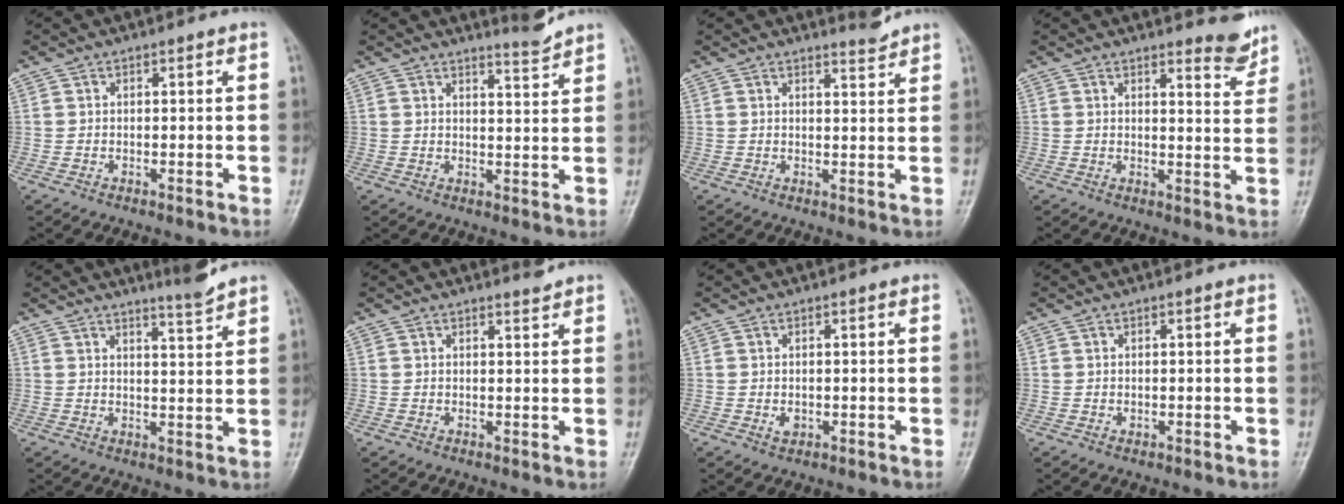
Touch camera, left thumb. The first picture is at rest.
{"total": 3.4, "force": [3.3, -0.3, 0.8], "torque": [-0.008, -0.038, 0.055]}
{"total": 2.4, "force": [2.4, 0.0, 0.4], "torque": [0.000, -0.026, 0.038]}
{"total": 4.6, "force": [4.2, 1.1, 1.6], "torque": [-0.007, -0.042, 0.050]}
{"total": 4.2, "force": [3.8, -0.2, 1.8], "torque": [-0.025, -0.038, 0.062]}
{"total": 1.5, "force": [1.4, 0.1, 0.4], "torque": [-0.002, -0.014, 0.022]}
{"total": 1.5, "force": [-0.1, 1.1, 1.0], "torque": [-0.007, -0.001, 0.004]}
{"total": 0.5, "force": [0.0, 0.4, 0.3], "torque": [0.001, 0.000, 0.004]}